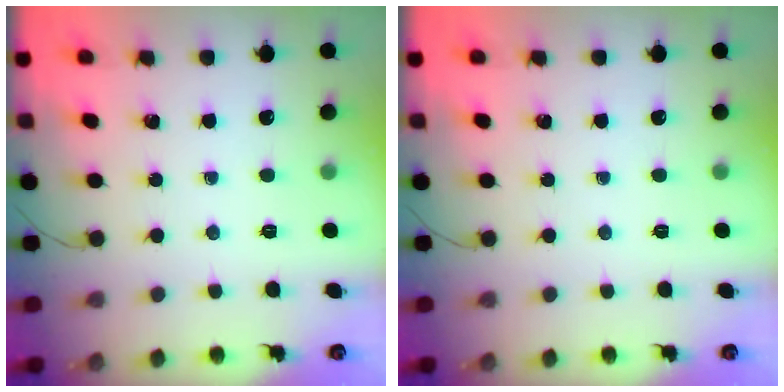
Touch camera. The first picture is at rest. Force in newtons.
{"total": 0.0}